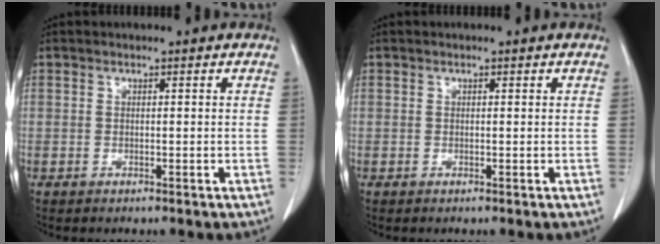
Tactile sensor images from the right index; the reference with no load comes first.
{"total": 0.0}